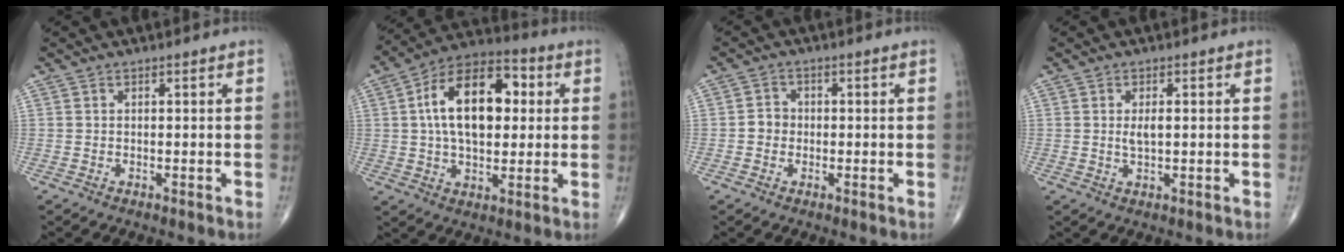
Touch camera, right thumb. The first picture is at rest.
{"total": 18.3, "force": [3.1, 10.5, 14.7], "torque": [-0.225, 0.020, 0.044]}
{"total": 2.7, "force": [-0.5, 2.5, 1.0], "torque": [-0.004, 0.008, -0.015]}
{"total": 2.7, "force": [0.3, 1.2, 2.4], "torque": [-0.043, -0.002, 0.007]}